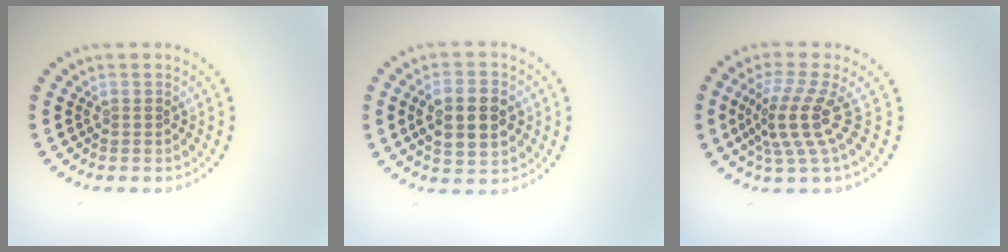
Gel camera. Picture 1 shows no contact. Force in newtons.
{"total": 5.6, "press": 5.6, "slide": 0.4}
{"total": 4.1, "press": 2.8, "slide": 3.1}